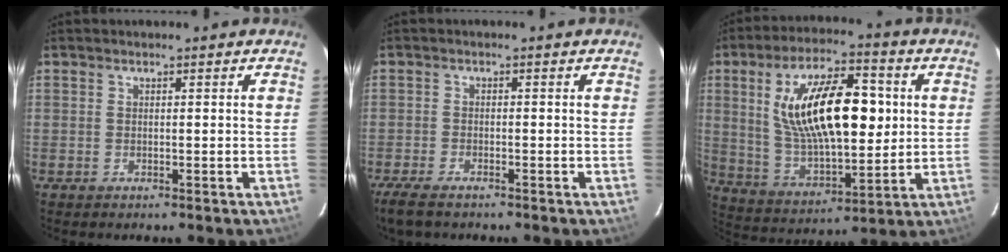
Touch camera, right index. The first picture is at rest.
{"total": 5.8, "force": [-4.6, 1.8, 3.1], "torque": [-0.084, -0.021, -0.089]}
{"total": 21.0, "force": [4.0, 9.0, 18.6], "torque": [-0.332, 0.016, 0.083]}